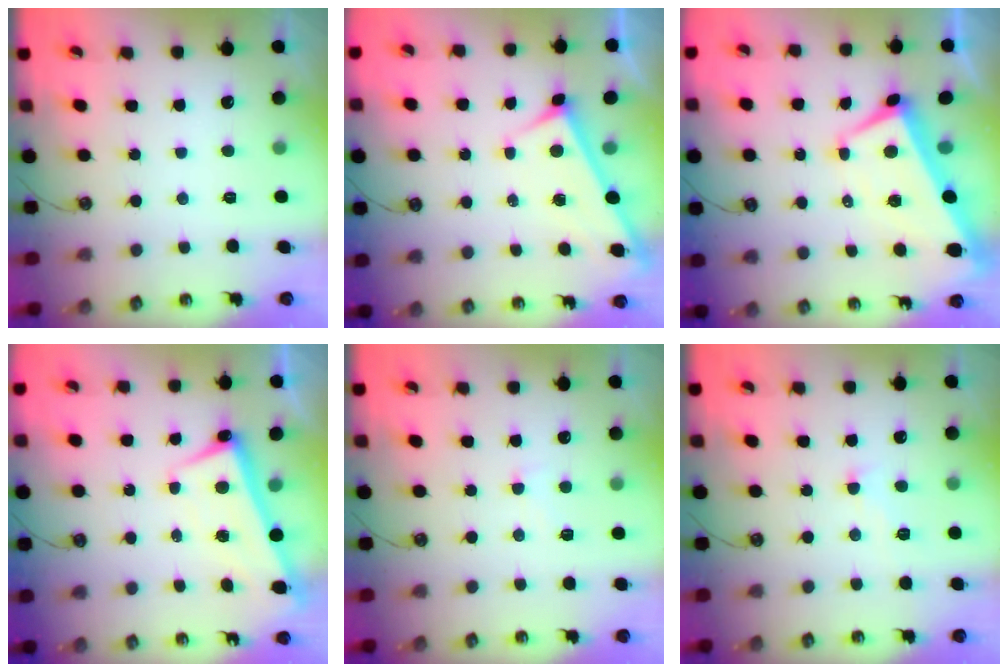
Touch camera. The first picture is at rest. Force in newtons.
{"total": 3.0, "press": 3.0, "slide": 0.2}
{"total": 5.2, "press": 5.0, "slide": 1.2}
{"total": 2.6, "press": 2.5, "slide": 0.7}
{"total": 0.8, "press": 0.1, "slide": 0.8}
{"total": 1.6, "press": 1.4, "slide": 0.7}